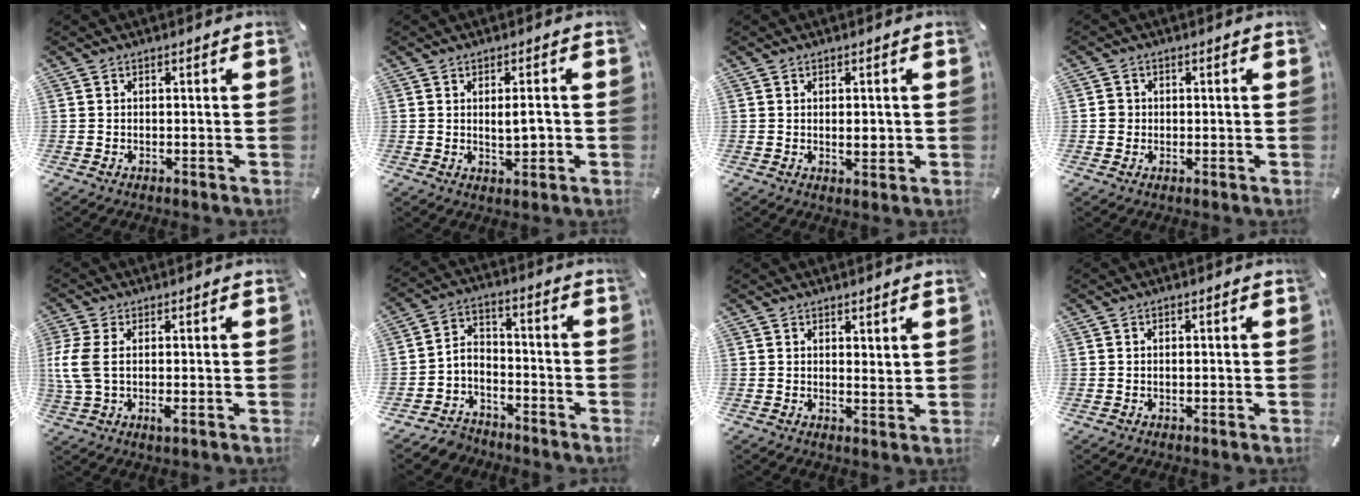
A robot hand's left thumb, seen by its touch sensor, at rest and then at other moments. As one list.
[{"total": 4.0, "force": [0.3, 1.7, 3.6], "torque": [-0.061, 0.000, 0.002]}, {"total": 2.9, "force": [0.2, 1.8, 2.3], "torque": [-0.029, -0.002, -0.001]}, {"total": 2.0, "force": [-0.1, 2.0, 0.6], "torque": [-0.011, 0.005, -0.006]}, {"total": 7.1, "force": [0.1, 3.0, 6.5], "torque": [-0.146, -0.013, 0.001]}, {"total": 6.3, "force": [-4.8, 3.9, 0.9], "torque": [-0.016, 0.025, -0.097]}, {"total": 2.2, "force": [2.0, 0.9, 0.2], "torque": [0.003, -0.011, 0.037]}, {"total": 0.7, "force": [0.0, 0.4, 0.5], "torque": [-0.012, 0.000, -0.001]}]